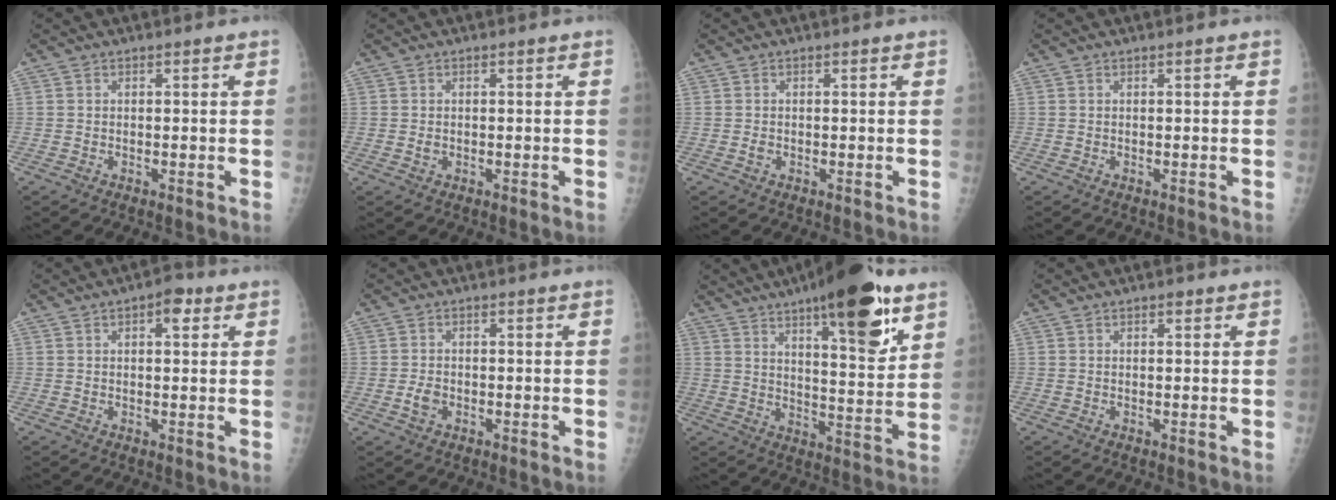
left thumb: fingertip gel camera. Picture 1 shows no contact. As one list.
[{"total": 1.1, "force": [-0.2, 0.9, 0.6], "torque": [-0.009, 0.000, -0.002]}, {"total": 0.9, "force": [-0.2, 0.7, 0.5], "torque": [-0.007, 0.000, -0.004]}, {"total": 0.0}, {"total": 4.2, "force": [1.8, 2.1, 3.2], "torque": [-0.029, 0.000, 0.019]}, {"total": 2.6, "force": [-0.8, 1.9, 1.6], "torque": [-0.025, 0.004, -0.014]}, {"total": 19.7, "force": [11.3, 5.5, 15.1], "torque": [-0.194, -0.057, 0.167]}, {"total": 1.1, "force": [0.6, 0.6, 0.7], "torque": [-0.006, 0.000, 0.006]}]